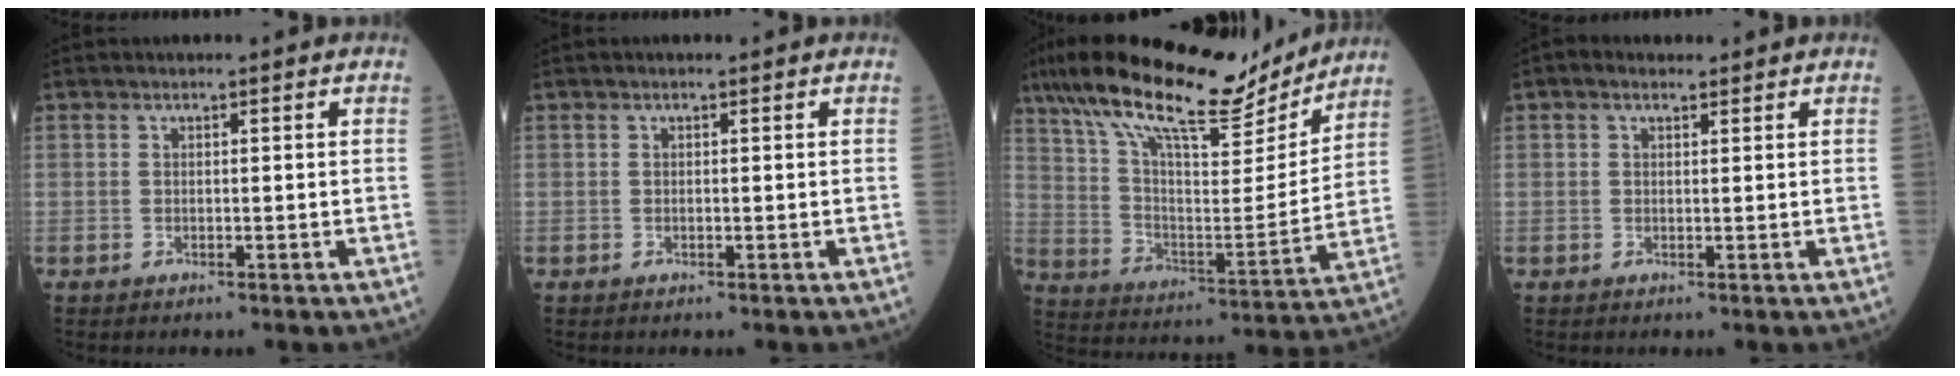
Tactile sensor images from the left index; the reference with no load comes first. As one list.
[{"total": 0.0}, {"total": 22.7, "force": [18.5, 5.2, 12.1], "torque": [-0.221, 0.018, 0.298]}, {"total": 1.6, "force": [1.0, 0.9, 0.9], "torque": [-0.024, 0.015, 0.014]}]